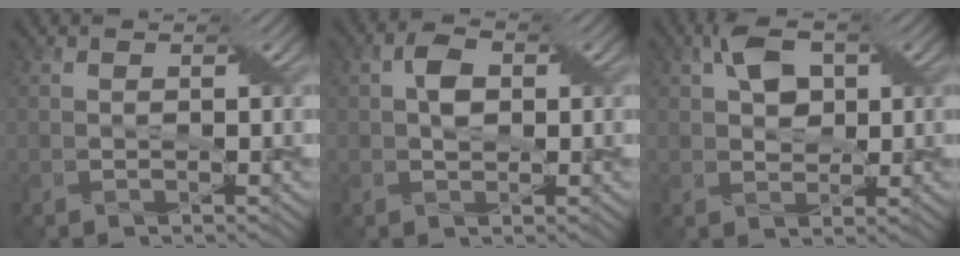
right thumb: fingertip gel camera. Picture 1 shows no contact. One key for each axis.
{"total": 3.1, "fx": 0.4, "fy": 2.0, "fz": 2.3, "tx": -0.044, "ty": 0.006, "tz": 0.003}
{"total": 4.7, "fx": 1.5, "fy": 3.1, "fz": 3.1, "tx": -0.064, "ty": 0.006, "tz": 0.024}